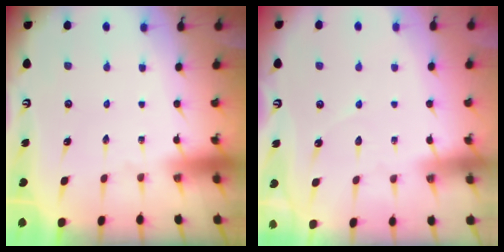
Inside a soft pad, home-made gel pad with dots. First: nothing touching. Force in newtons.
{"total": 2.7, "press": 2.7, "slide": 0.4}